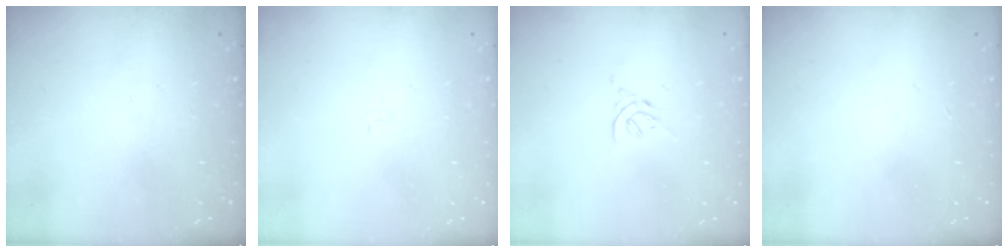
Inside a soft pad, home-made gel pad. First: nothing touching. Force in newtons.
{"total": 1.2, "press": 1.2, "slide": 0.4}
{"total": 2.3, "press": 2.2, "slide": 0.5}
{"total": 0.8, "press": 0.8, "slide": 0.2}